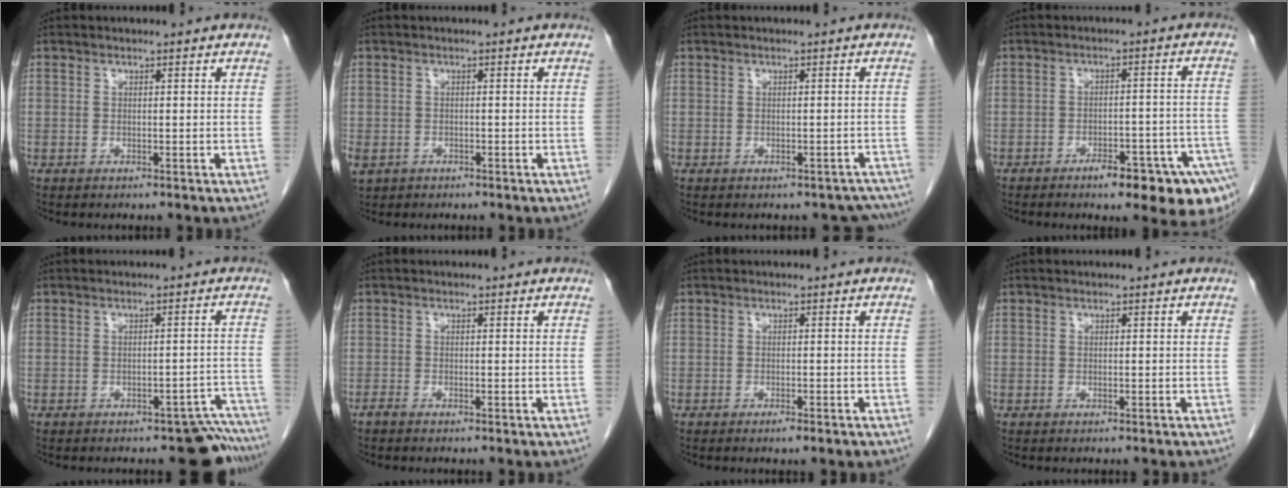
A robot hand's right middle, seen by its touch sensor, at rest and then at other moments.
{"total": 4.7, "force": [-2.7, 3.5, 1.7], "torque": [-0.048, -0.005, -0.041]}
{"total": 4.9, "force": [-4.3, 2.2, 0.6], "torque": [0.012, 0.005, -0.039]}
{"total": 11.8, "force": [-7.7, 2.0, 8.6], "torque": [-0.048, 0.022, -0.099]}
{"total": 7.7, "force": [-7.3, 1.8, 1.6], "torque": [0.018, 0.023, -0.083]}
{"total": 1.0, "force": [-0.9, 0.0, 0.4], "torque": [-0.008, -0.002, -0.014]}
{"total": 1.6, "force": [-1.1, 0.0, 1.2], "torque": [-0.014, -0.004, -0.015]}
{"total": 0.5, "force": [-0.5, -0.1, 0.1], "torque": [-0.005, -0.002, -0.009]}